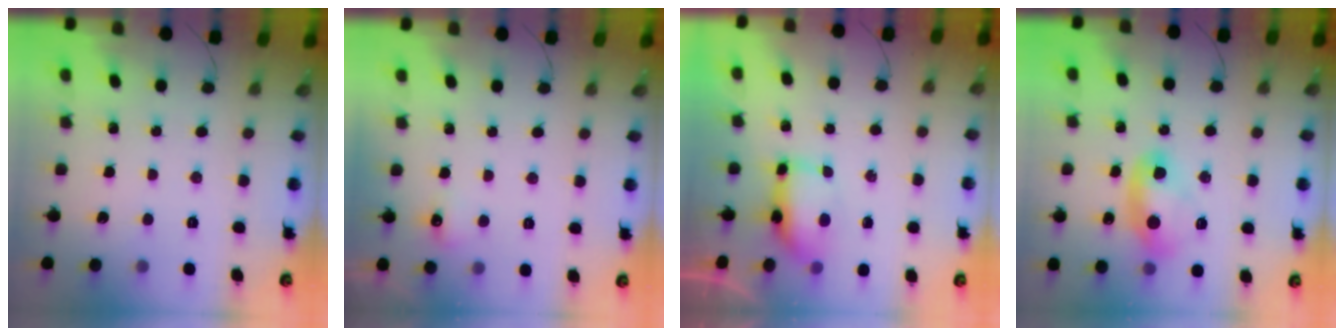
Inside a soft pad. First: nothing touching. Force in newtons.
{"total": 4.4, "press": 4.2, "slide": 1.2}
{"total": 6.7, "press": 6.6, "slide": 0.9}
{"total": 9.5, "press": 9.4, "slide": 1.3}